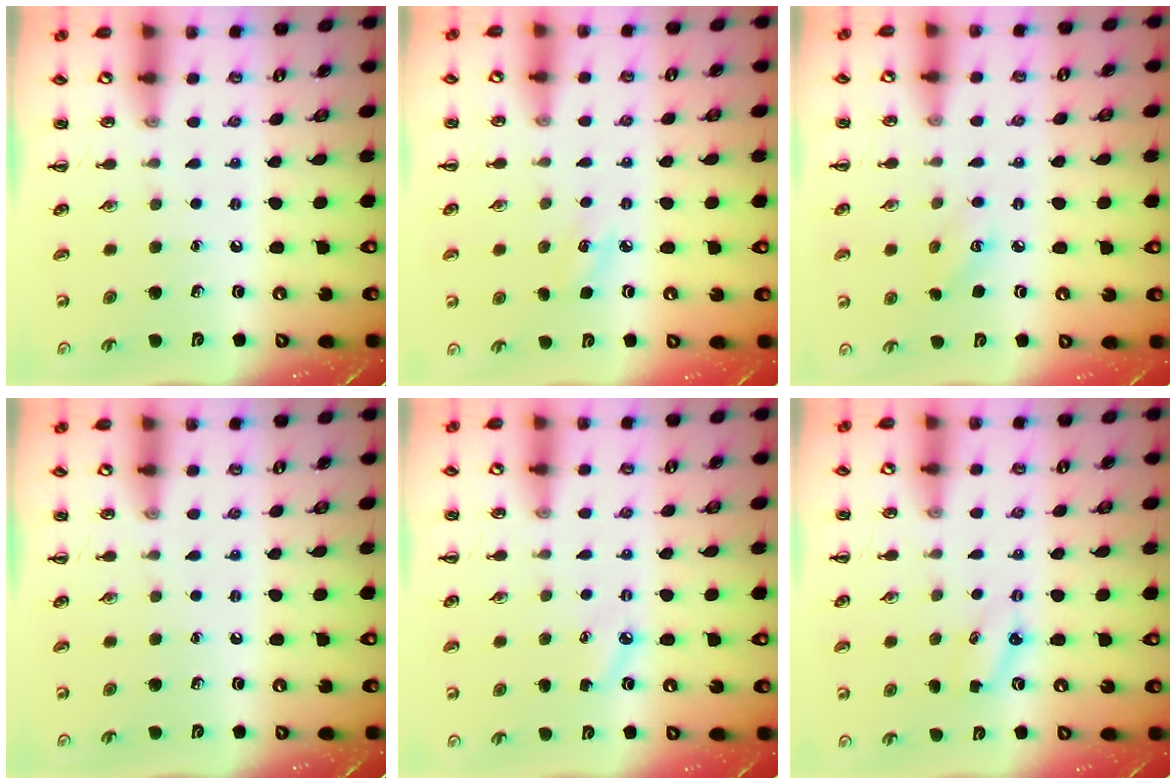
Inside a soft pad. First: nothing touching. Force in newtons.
{"total": 4.8, "press": 4.6, "slide": 1.3}
{"total": 3.2, "press": 3.1, "slide": 0.8}
{"total": 0.0}
{"total": 2.8, "press": 2.7, "slide": 0.7}
{"total": 2.9, "press": 2.8, "slide": 0.7}